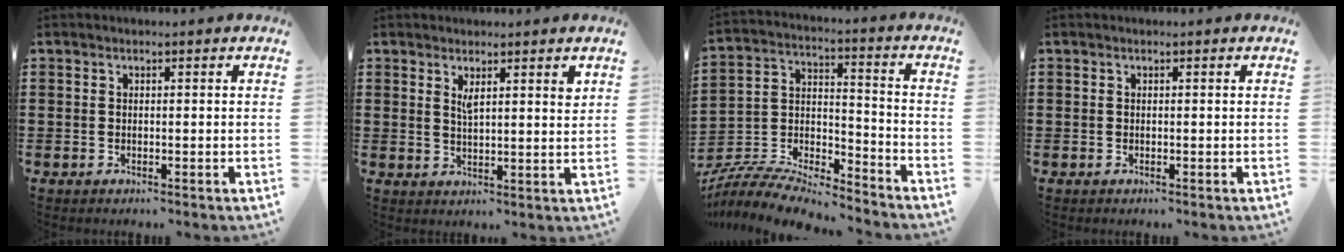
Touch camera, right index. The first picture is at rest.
{"total": 3.0, "force": [2.0, 0.6, 2.2], "torque": [-0.029, -0.004, 0.030]}
{"total": 7.8, "force": [-7.5, 1.0, 2.1], "torque": [-0.044, 0.001, -0.150]}
{"total": 0.0}